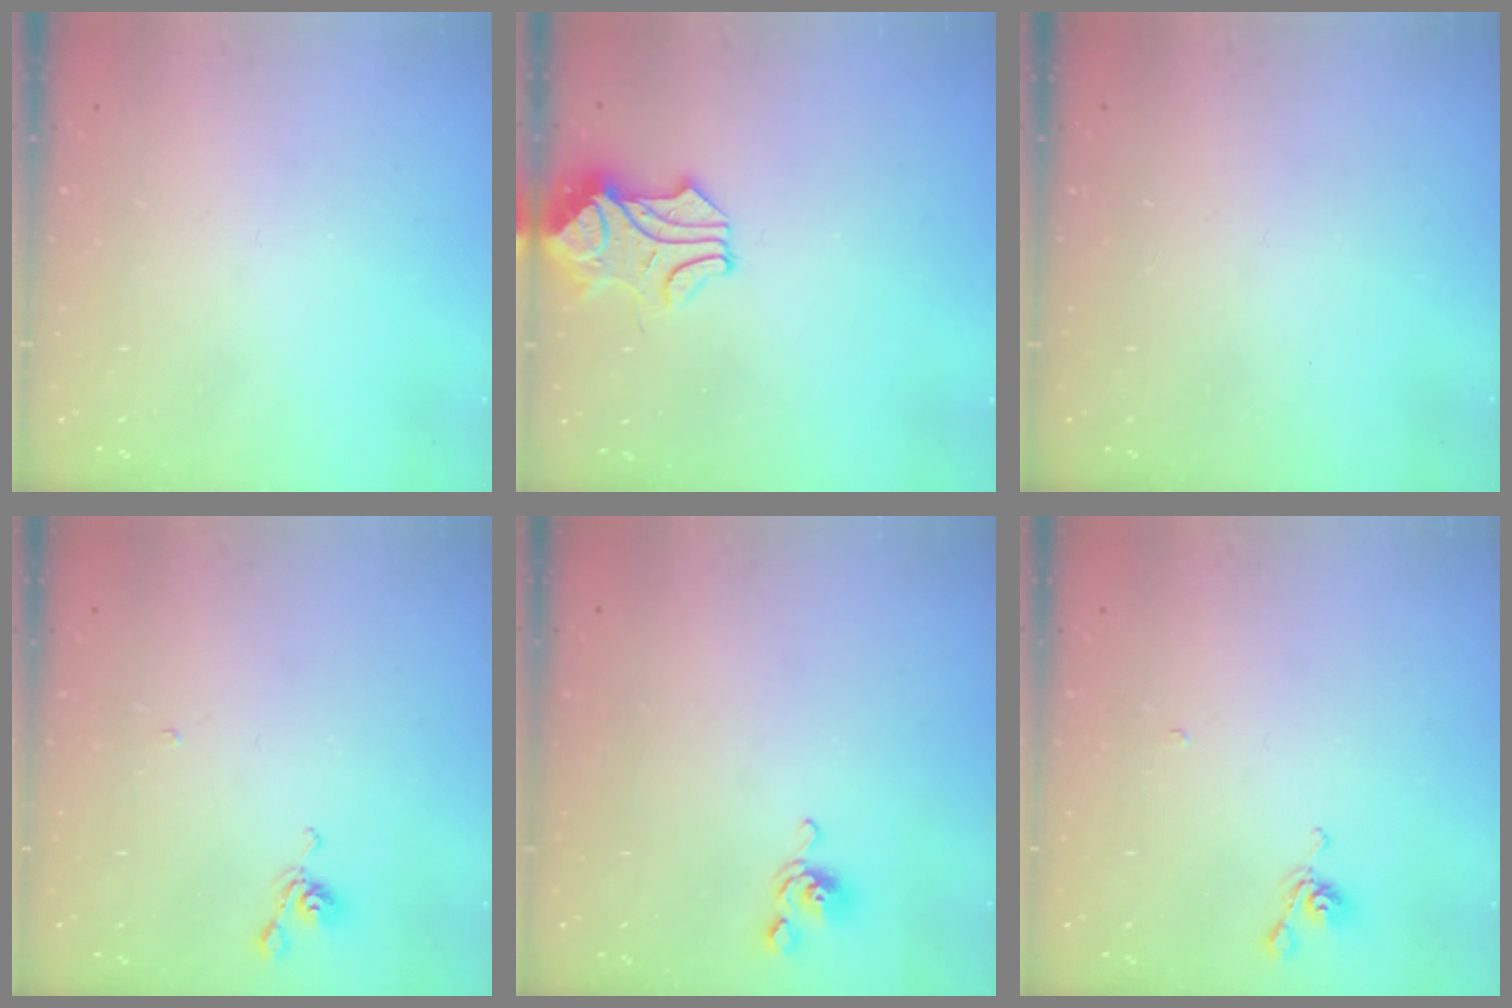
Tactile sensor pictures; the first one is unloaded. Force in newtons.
{"total": 0.6, "press": 0.5, "slide": 0.2}
{"total": 0.0}
{"total": 2.6, "press": 2.6, "slide": 0.2}
{"total": 4.4, "press": 4.4, "slide": 0.4}
{"total": 2.6, "press": 2.6, "slide": 0.2}